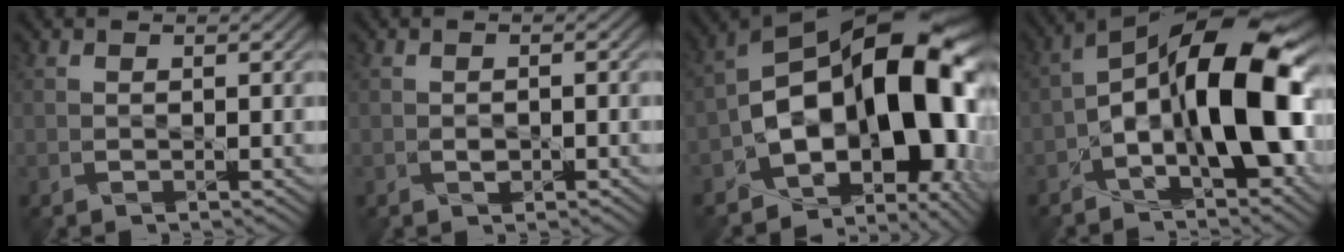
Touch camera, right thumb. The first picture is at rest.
{"total": 1.2, "force": [-0.6, 0.9, 0.6], "torque": [-0.009, -0.001, -0.003]}
{"total": 18.7, "force": [-2.6, 11.6, 14.5], "torque": [-0.214, -0.005, -0.032]}
{"total": 16.4, "force": [-1.9, 7.4, 14.5], "torque": [-0.221, 0.033, -0.042]}